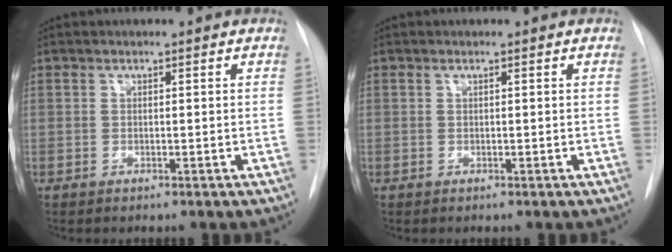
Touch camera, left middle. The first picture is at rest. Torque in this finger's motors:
{"motor_torque": [-0.06, 0.06, -0.04, 0.00]}